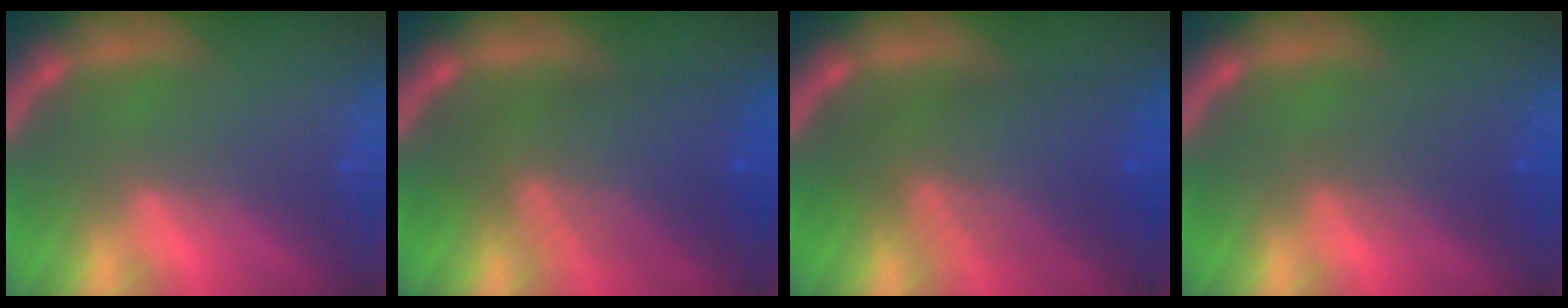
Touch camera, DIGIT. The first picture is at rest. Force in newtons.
{"total": 7.5}
{"total": 7.5}
{"total": 2.5}